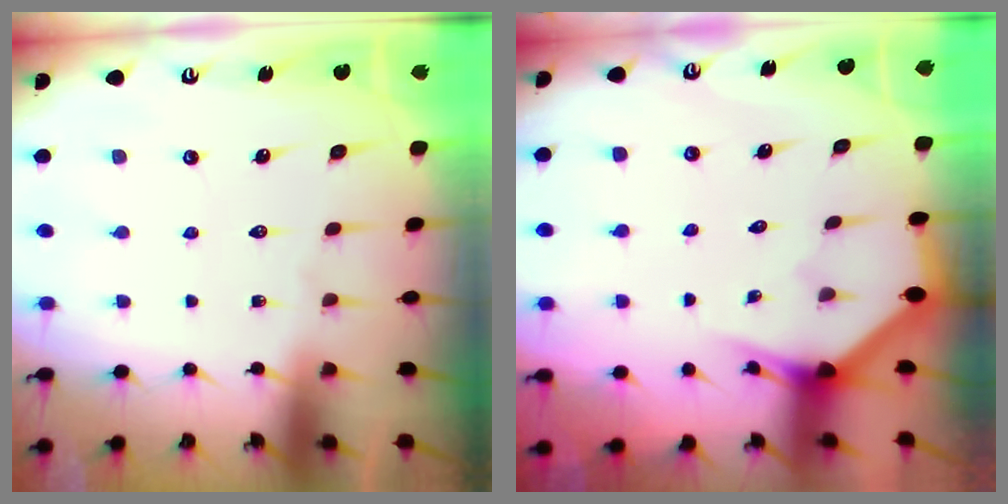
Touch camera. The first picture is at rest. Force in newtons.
{"total": 3.1, "press": 3.1, "slide": 0.1}